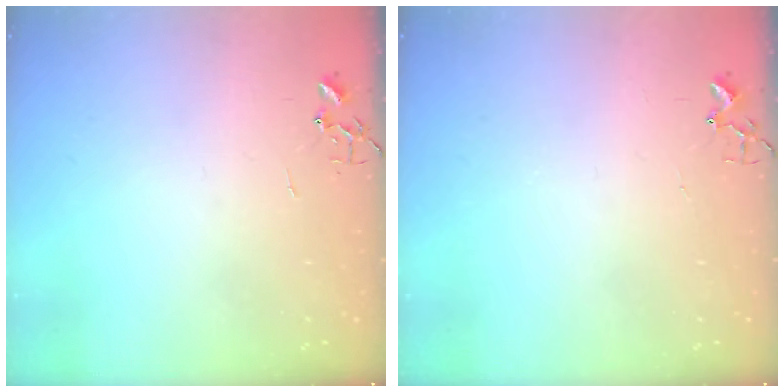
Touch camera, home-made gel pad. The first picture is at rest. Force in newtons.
{"total": 2.4, "press": 2.4, "slide": 0.3}